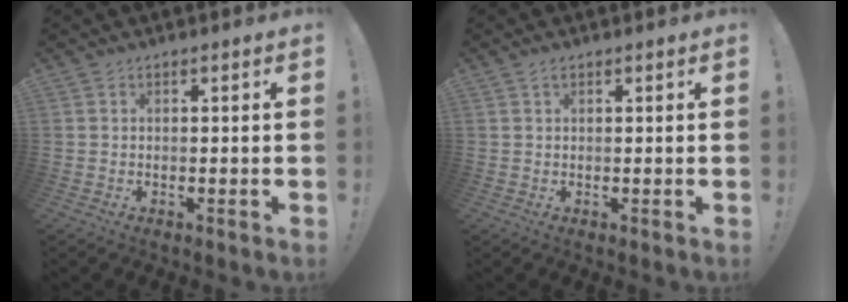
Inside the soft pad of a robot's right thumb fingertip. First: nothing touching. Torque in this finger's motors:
{"motor_torque": [-0.11, -0.01, -0.36, 0.10, 0.01]}